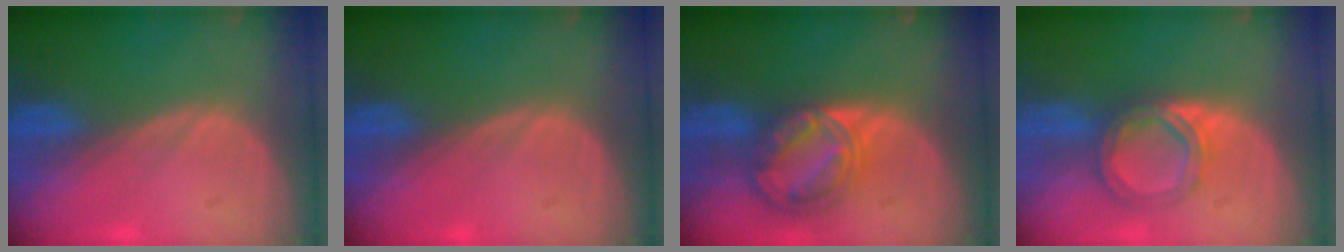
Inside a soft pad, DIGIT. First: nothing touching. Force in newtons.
{"total": 0.0}
{"total": 8.5, "press": 7.2, "slide": 4.5}
{"total": 5.6, "press": 5.3, "slide": 1.9}